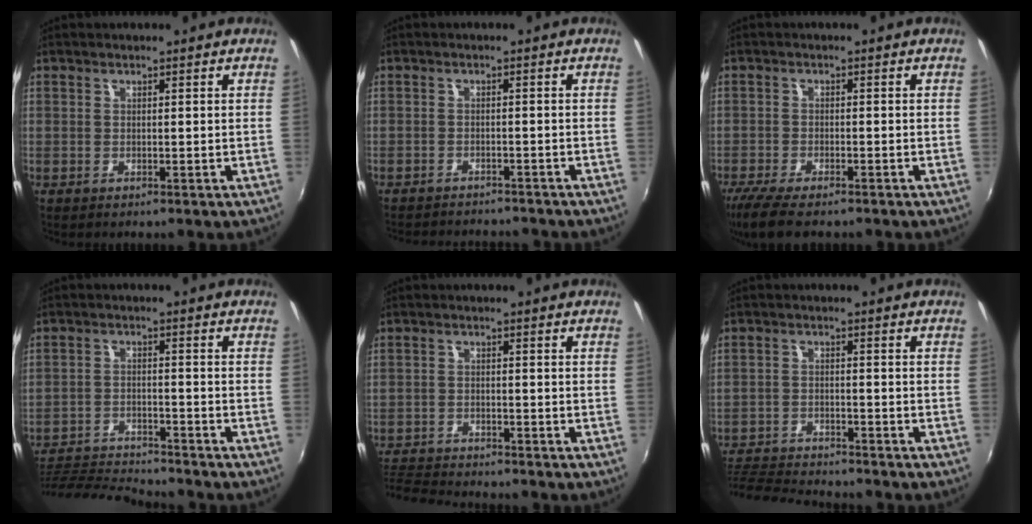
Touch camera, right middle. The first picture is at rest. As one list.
[{"total": 8.8, "force": [-8.1, 2.1, 2.8], "torque": [-0.071, -0.014, -0.116]}, {"total": 8.7, "force": [-7.0, 2.1, 4.9], "torque": [-0.117, -0.035, -0.126]}, {"total": 13.5, "force": [-12.8, 1.0, 3.9], "torque": [-0.099, -0.008, -0.224]}, {"total": 7.8, "force": [-7.5, 1.2, 1.9], "torque": [-0.064, -0.015, -0.134]}, {"total": 11.4, "force": [-10.6, 1.8, 3.6], "torque": [-0.097, -0.013, -0.183]}]